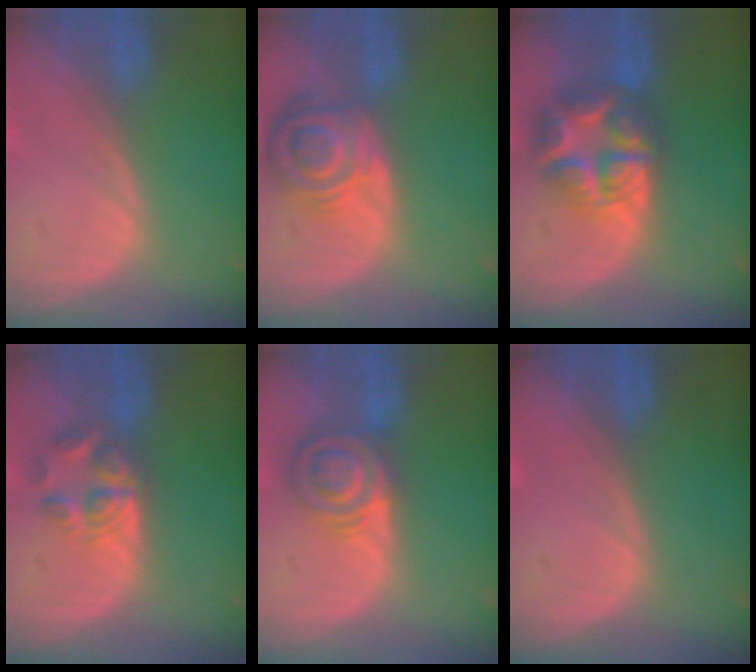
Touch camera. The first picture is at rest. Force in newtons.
{"total": 8.3, "press": 7.3, "slide": 3.9}
{"total": 8.9, "press": 8.9, "slide": 0.5}
{"total": 5.7, "press": 4.8, "slide": 3.2}
{"total": 6.3, "press": 6.1, "slide": 1.4}
{"total": 0.0}